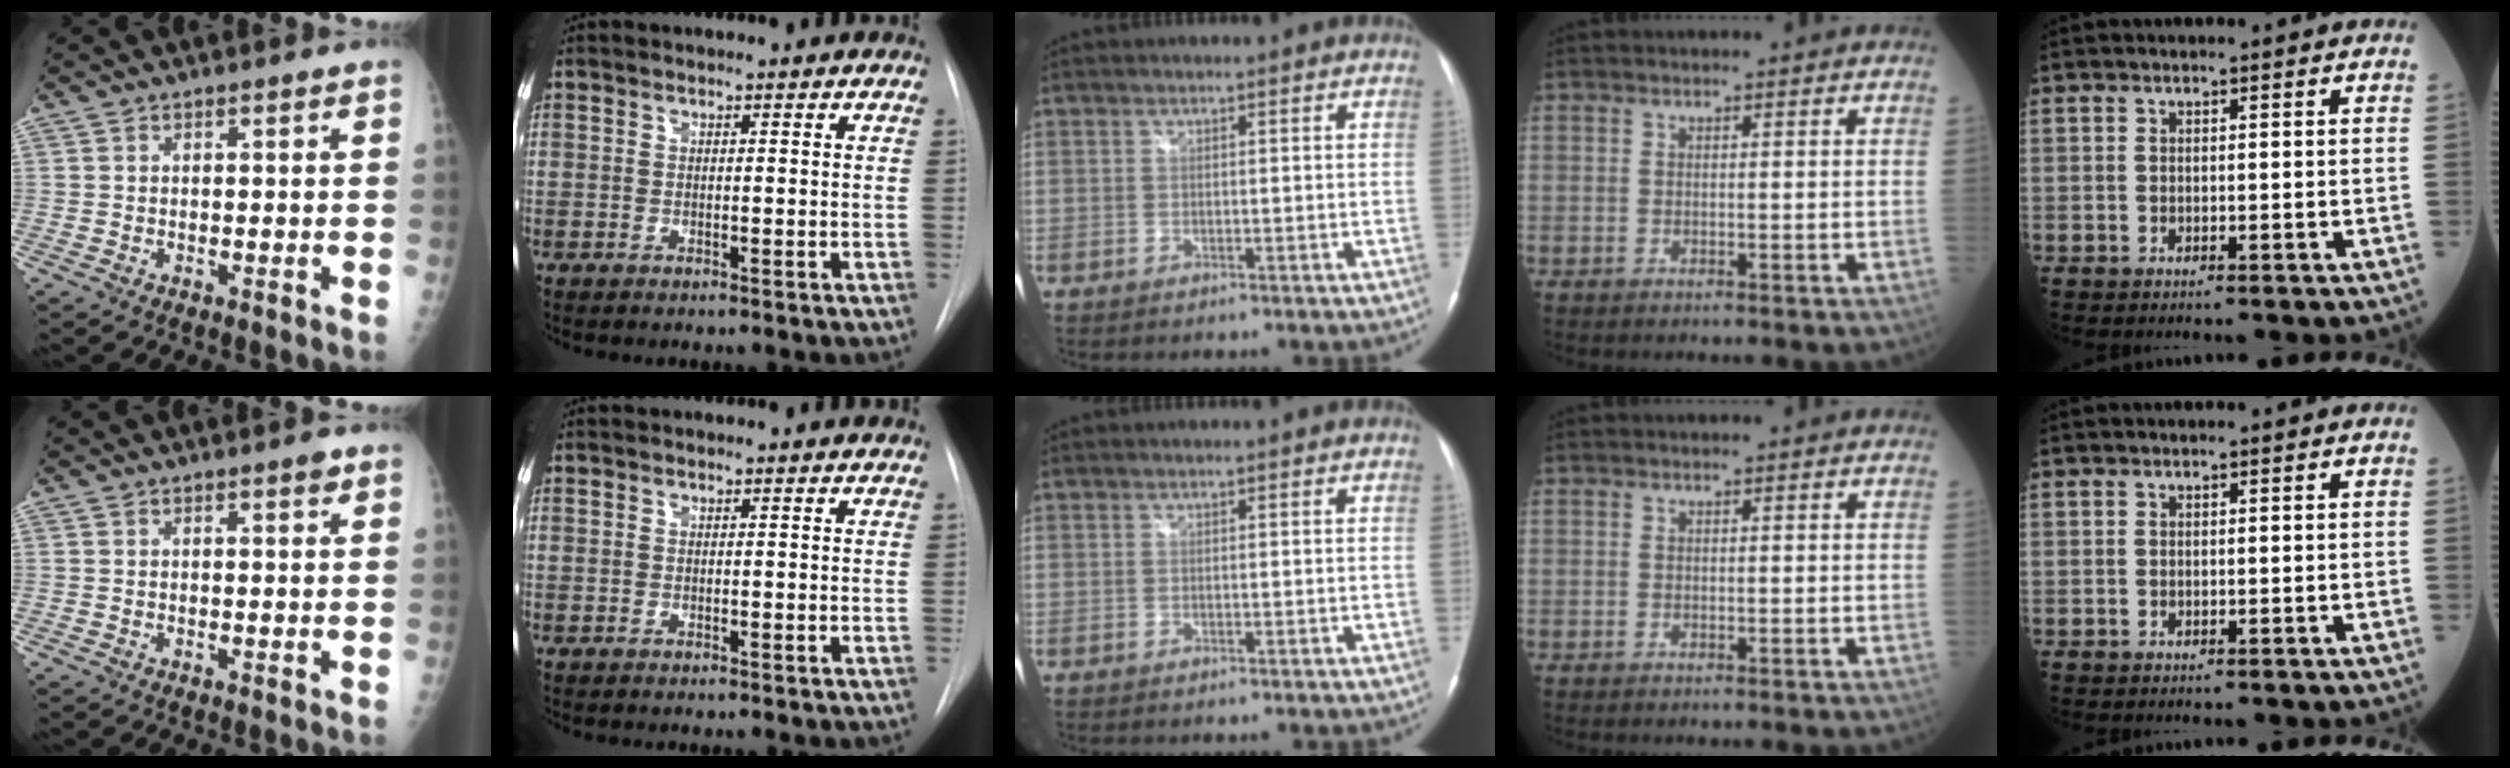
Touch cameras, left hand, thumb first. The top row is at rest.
{"thumb": {"total": 1.5, "force": [0.9, 0.4, 1.1], "torque": [-0.013, -0.002, 0.010]}, "index": {"total": 2.2, "force": [2.1, 0.3, 0.4], "torque": [-0.012, 0.025, 0.020]}}